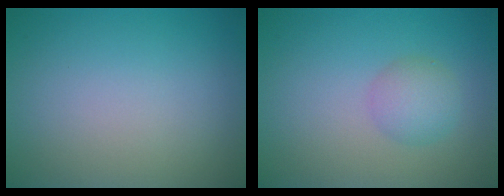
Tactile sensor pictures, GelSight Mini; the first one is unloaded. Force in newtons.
{"total": 2.3, "press": 2.3, "slide": 0.0}